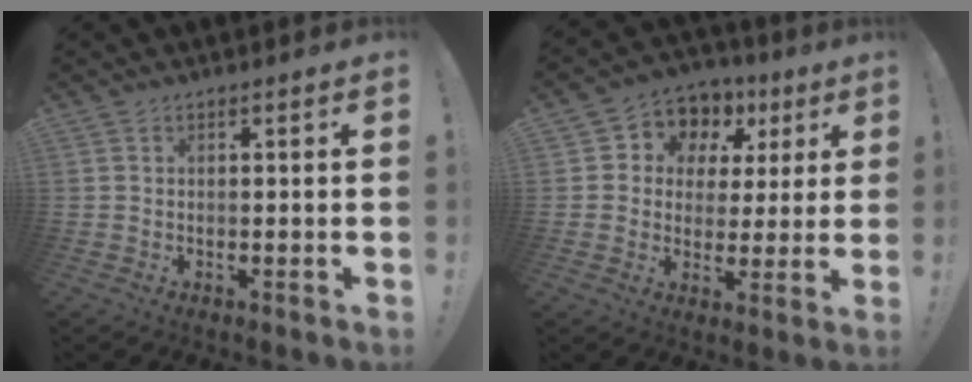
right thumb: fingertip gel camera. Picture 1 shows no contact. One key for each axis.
{"total": 7.9, "fx": 2.5, "fy": 7.1, "fz": 2.4, "tx": -0.032, "ty": -0.022, "tz": 0.049}